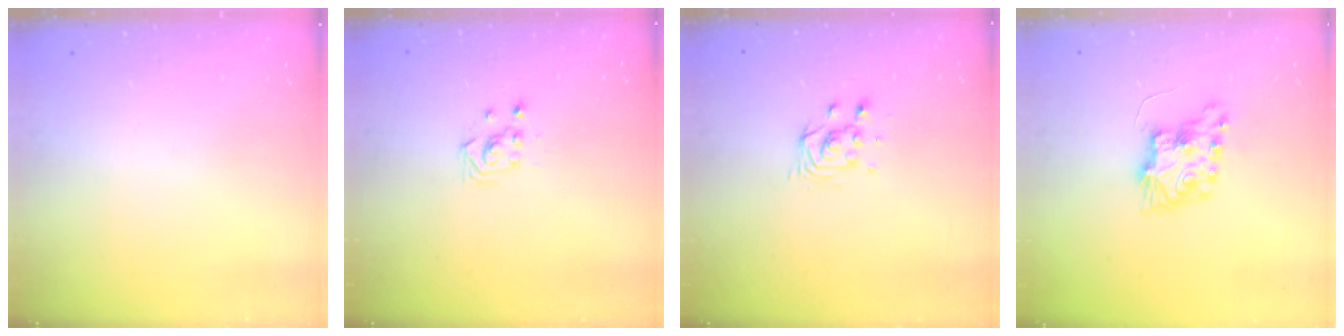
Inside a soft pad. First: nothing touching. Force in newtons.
{"total": 2.9, "press": 2.9, "slide": 0.3}
{"total": 4.0, "press": 4.0, "slide": 0.1}
{"total": 7.8, "press": 7.7, "slide": 0.4}